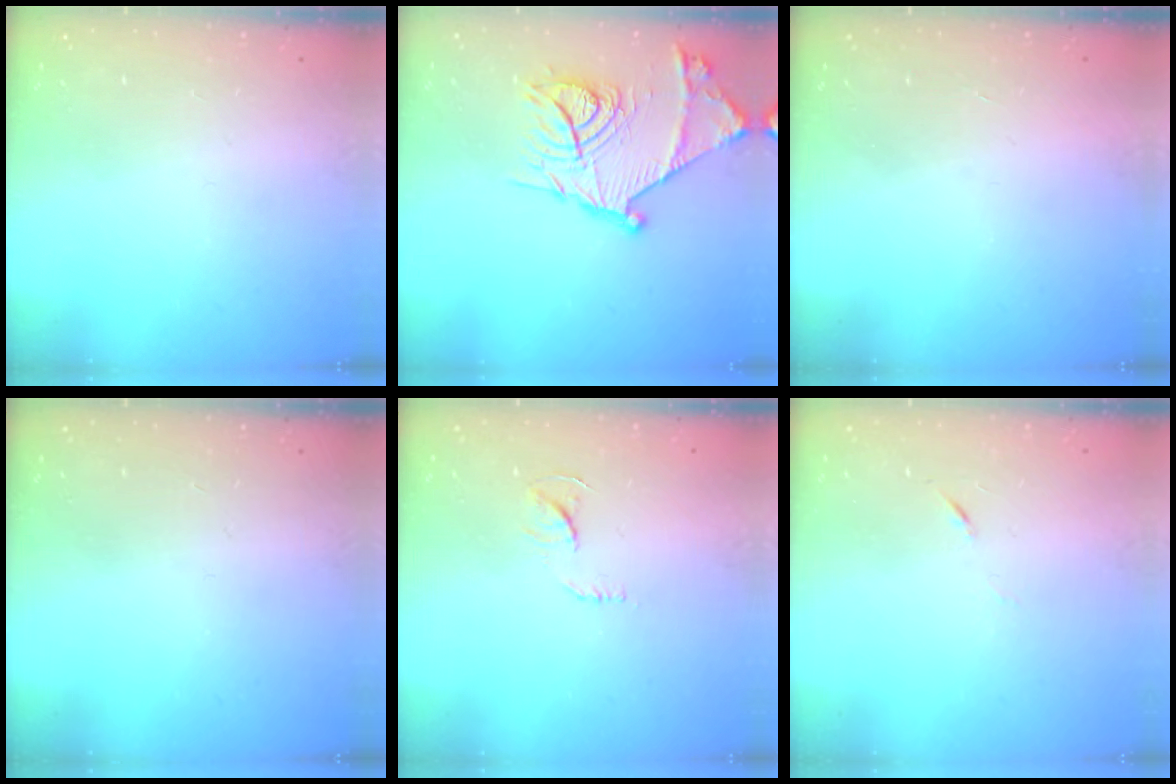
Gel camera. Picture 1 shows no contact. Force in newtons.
{"total": 19.7, "press": 19.7, "slide": 1.1}
{"total": 1.6, "press": 1.5, "slide": 0.1}
{"total": 0.0}
{"total": 6.1, "press": 6.1, "slide": 0.3}
{"total": 3.8, "press": 3.6, "slide": 1.1}